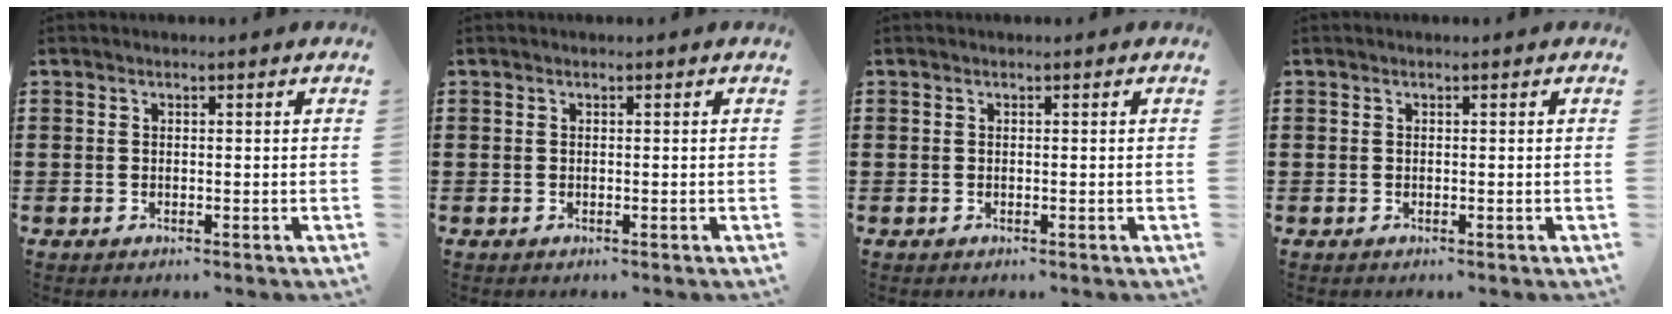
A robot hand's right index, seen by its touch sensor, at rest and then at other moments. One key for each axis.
{"total": 0.0}
{"total": 0.0}
{"total": 0.0}